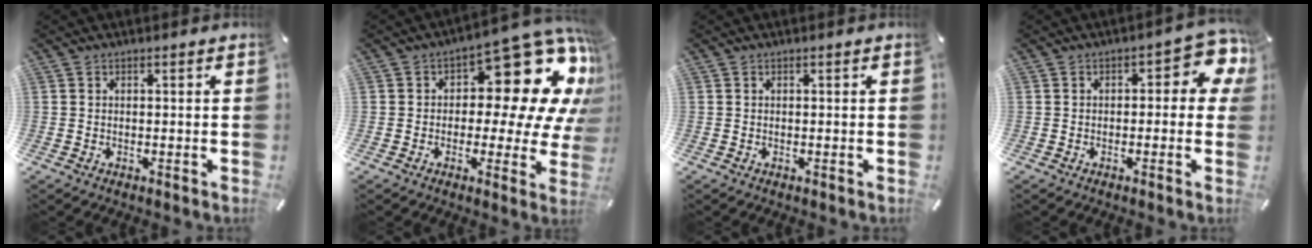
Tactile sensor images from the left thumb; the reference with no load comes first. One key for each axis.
{"total": 18.5, "fx": 8.2, "fy": 9.1, "fz": 13.9, "tx": -0.175, "ty": -0.071, "tz": 0.132}
{"total": 0.0}
{"total": 7.3, "fx": 1.4, "fy": 3.6, "fz": 6.2, "tx": -0.078, "ty": -0.009, "tz": 0.018}